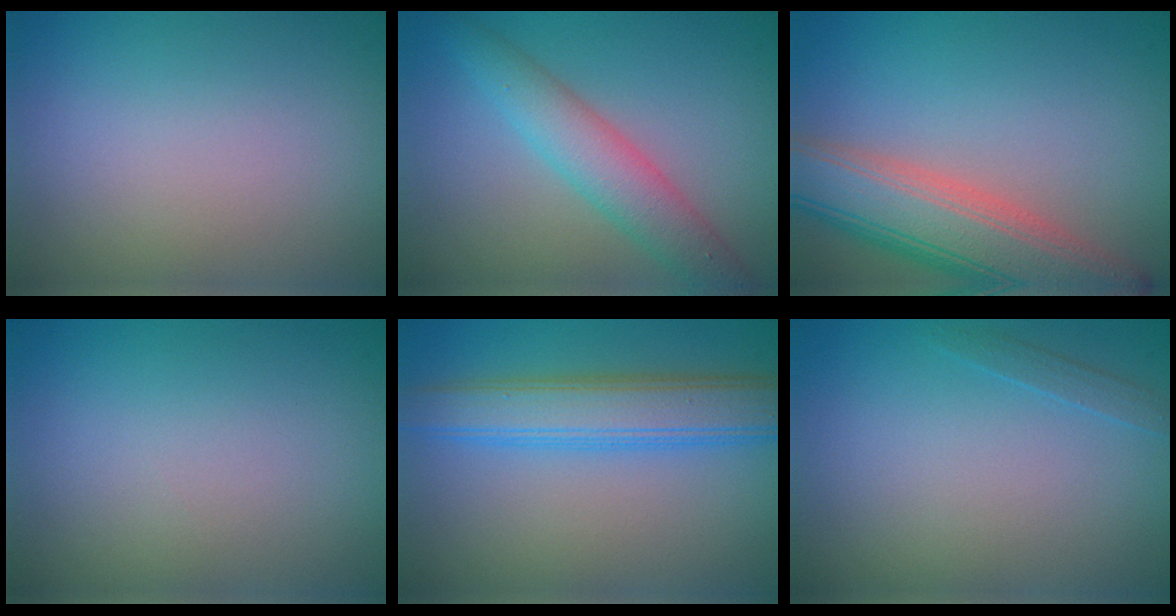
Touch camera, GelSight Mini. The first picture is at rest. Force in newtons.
{"total": 4.4, "press": 4.4, "slide": 0.1}
{"total": 8.6, "press": 8.6, "slide": 0.3}
{"total": 0.0}
{"total": 5.4, "press": 5.4, "slide": 0.1}
{"total": 0.9, "press": 0.9, "slide": 0.1}